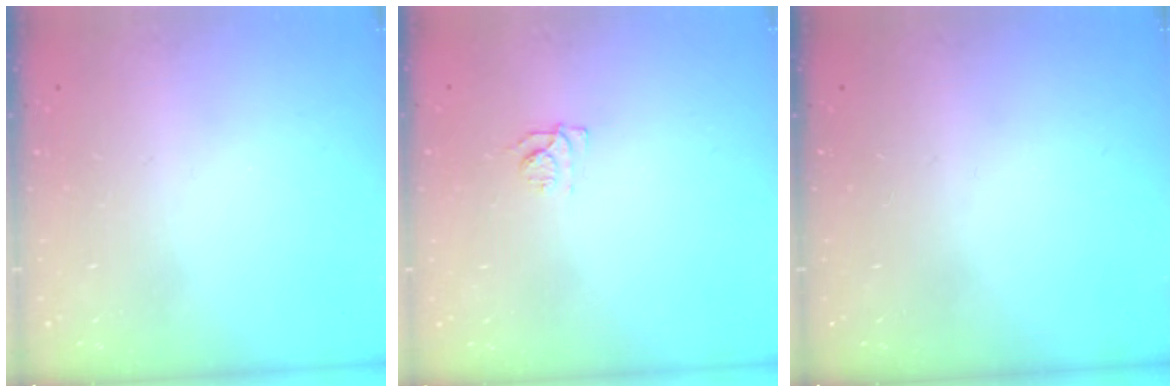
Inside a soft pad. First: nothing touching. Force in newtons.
{"total": 6.2, "press": 6.1, "slide": 0.7}
{"total": 0.0}